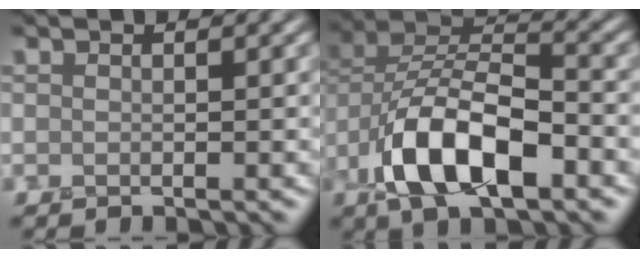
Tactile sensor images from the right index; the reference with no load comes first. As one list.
[{"total": 9.4, "force": [-3.8, 4.9, 7.1], "torque": [-0.134, 0.014, -0.075]}]